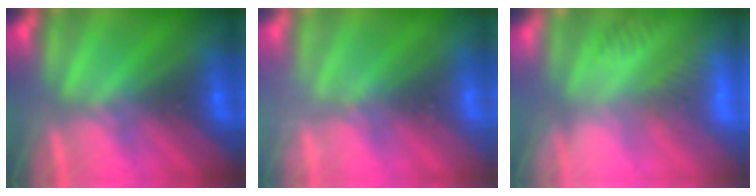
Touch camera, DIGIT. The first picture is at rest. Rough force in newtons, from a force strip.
{"total": 2.1}
{"total": 8.4}